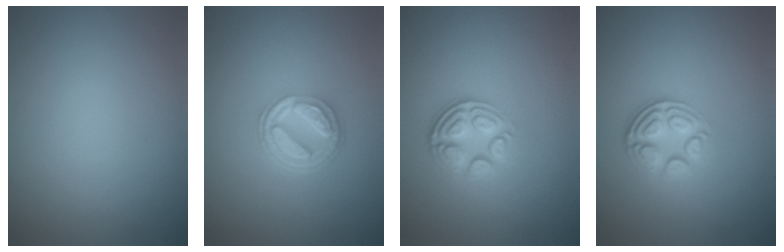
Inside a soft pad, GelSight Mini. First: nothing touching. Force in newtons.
{"total": 5.2, "press": 3.7, "slide": 3.6}
{"total": 4.0, "press": 2.8, "slide": 2.9}
{"total": 4.0, "press": 2.8, "slide": 2.9}